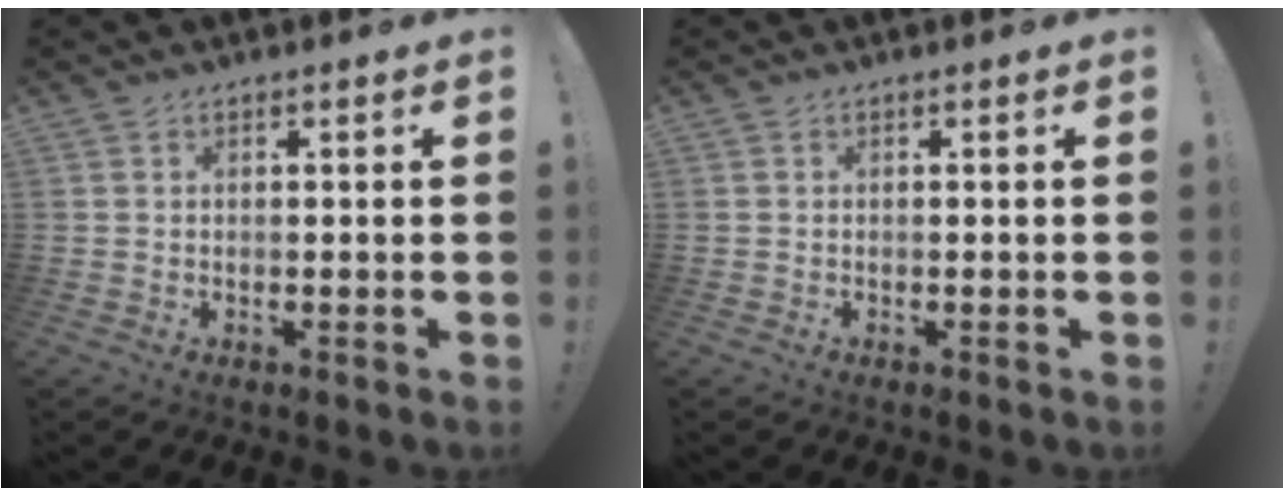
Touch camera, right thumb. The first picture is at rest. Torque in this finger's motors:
{"motor_torque": [-0.24, -0.29, -0.12, -0.06, 0.04]}